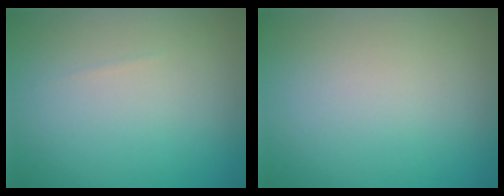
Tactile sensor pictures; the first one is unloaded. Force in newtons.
{"total": 0.0}